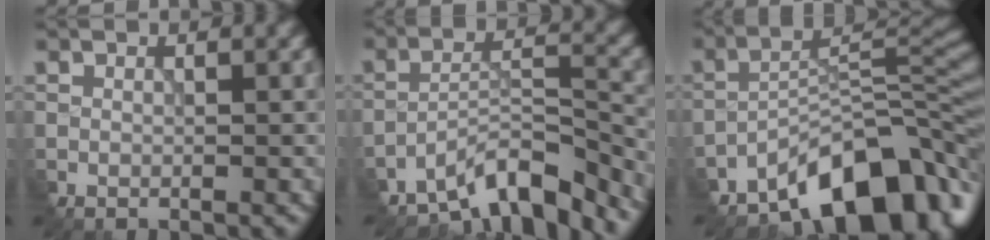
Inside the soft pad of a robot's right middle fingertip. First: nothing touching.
{"total": 7.4, "force": [-6.3, 1.9, 3.5], "torque": [-0.050, 0.006, -0.111]}
{"total": 10.7, "force": [-7.5, 3.7, 6.7], "torque": [-0.083, 0.010, -0.135]}